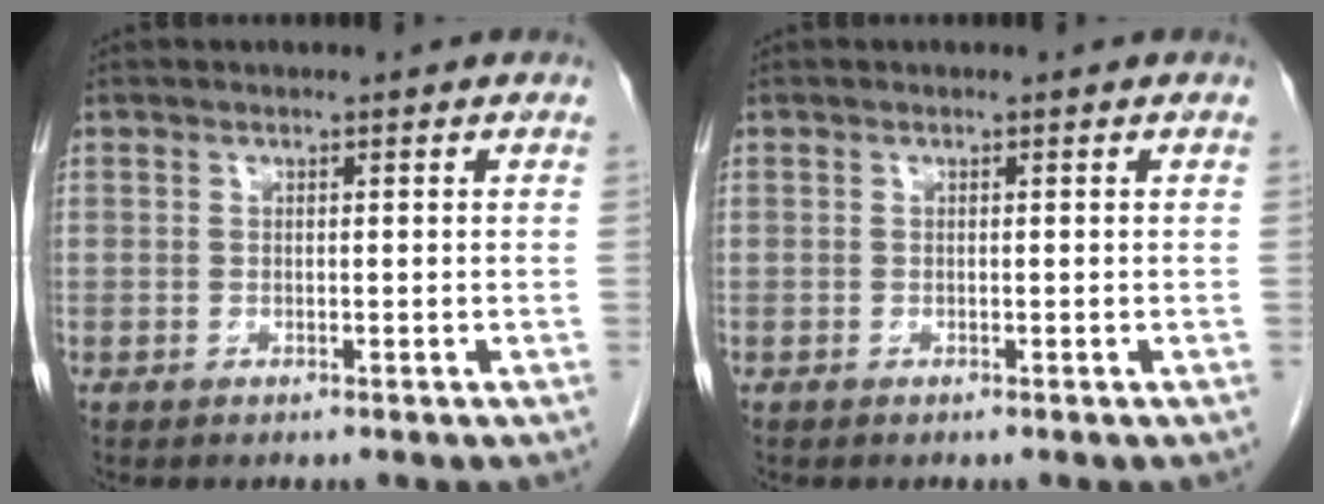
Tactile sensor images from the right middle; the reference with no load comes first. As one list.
[{"total": 0.0}]